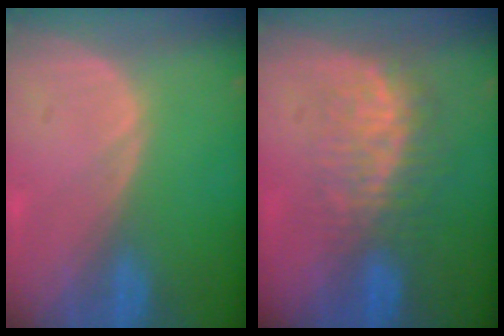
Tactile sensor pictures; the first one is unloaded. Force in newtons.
{"total": 8.1, "press": 7.4, "slide": 3.2}